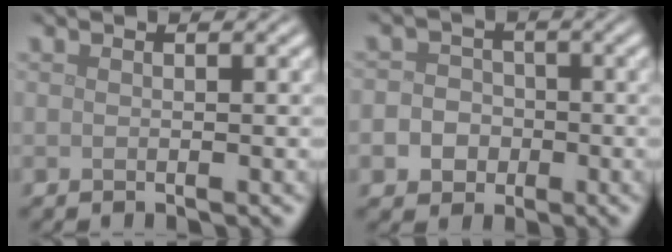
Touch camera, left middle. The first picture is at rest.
{"total": 5.0, "force": [-1.5, 4.6, 1.5], "torque": [-0.002, 0.004, -0.049]}